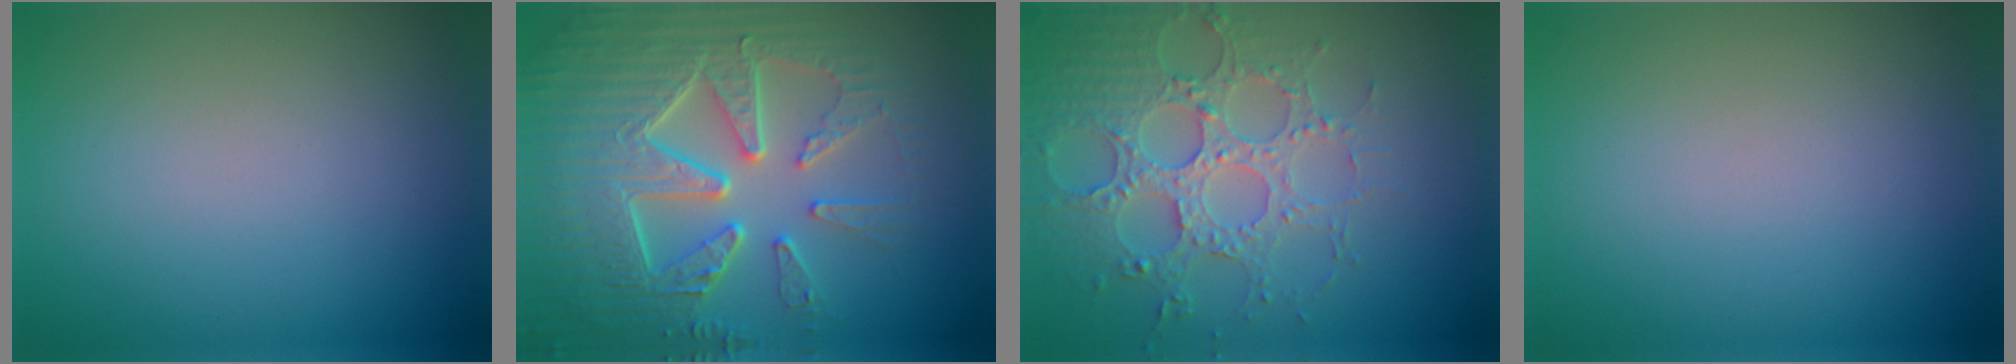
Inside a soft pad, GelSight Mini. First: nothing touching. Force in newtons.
{"total": 9.0, "press": 6.6, "slide": 6.1}
{"total": 5.2, "press": 4.9, "slide": 1.8}
{"total": 0.0}